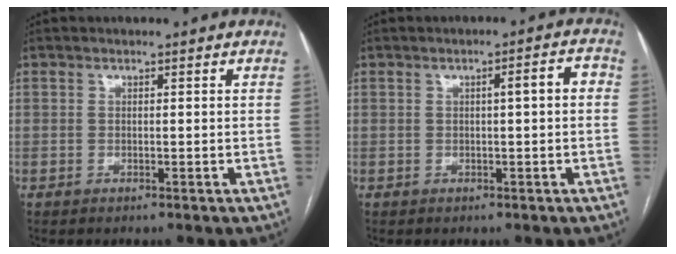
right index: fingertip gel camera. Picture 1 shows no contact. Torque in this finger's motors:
{"motor_torque": [0.30, 0.03, 0.11, 0.03]}